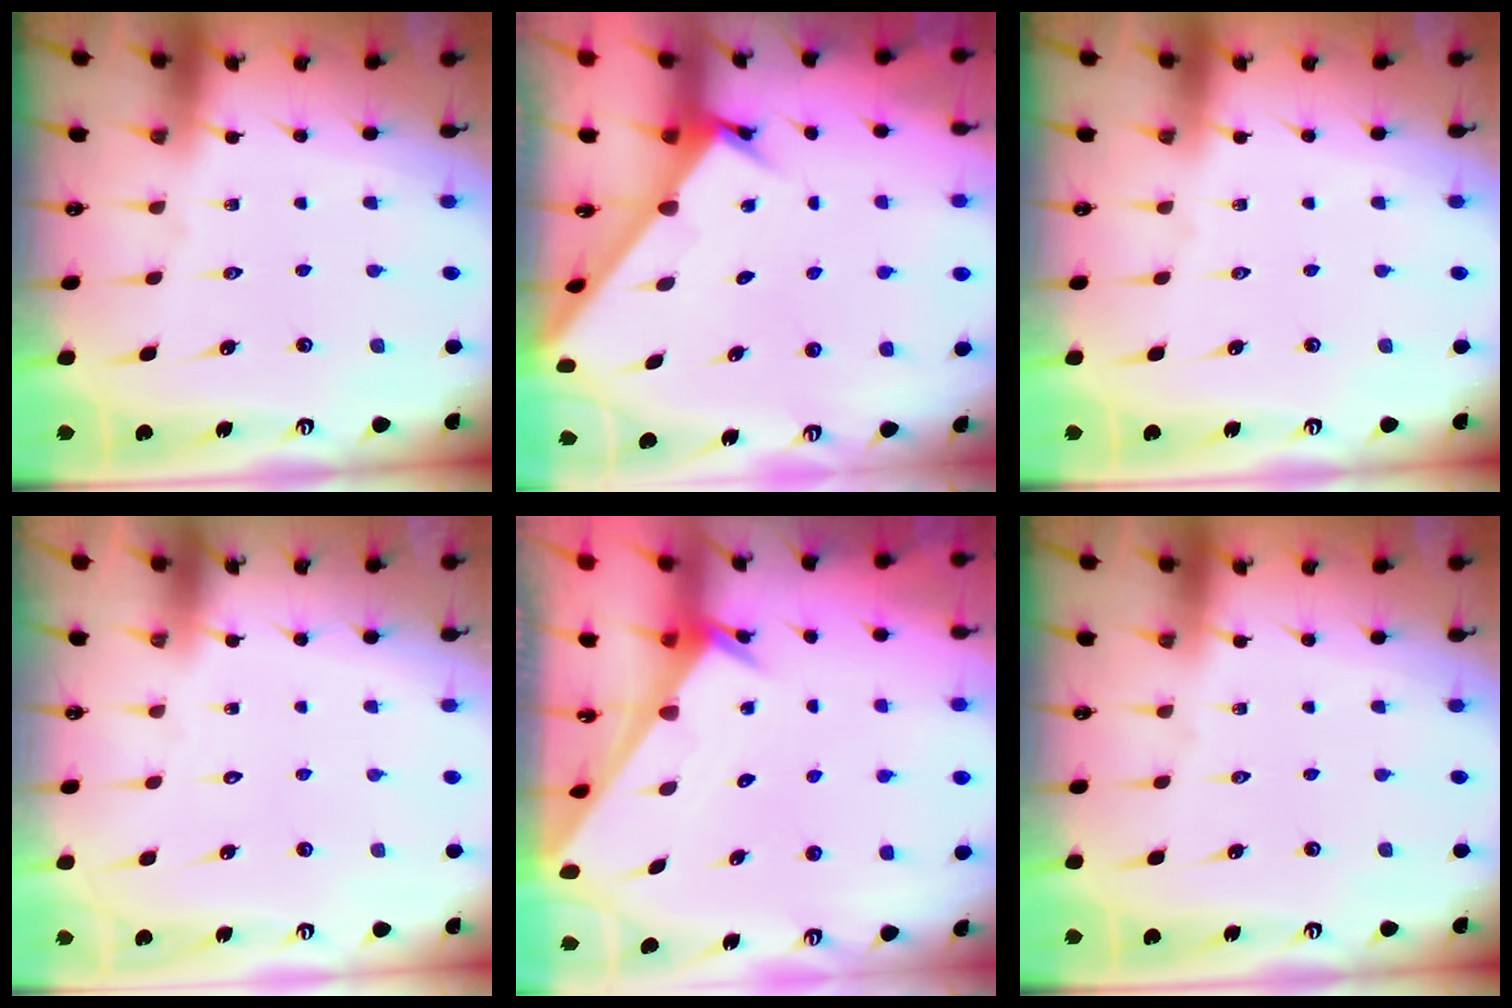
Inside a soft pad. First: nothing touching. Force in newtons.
{"total": 2.5, "press": 2.5, "slide": 0.3}
{"total": 0.0}
{"total": 1.6, "press": 1.6, "slide": 0.1}
{"total": 3.6, "press": 3.5, "slide": 0.4}
{"total": 0.0}